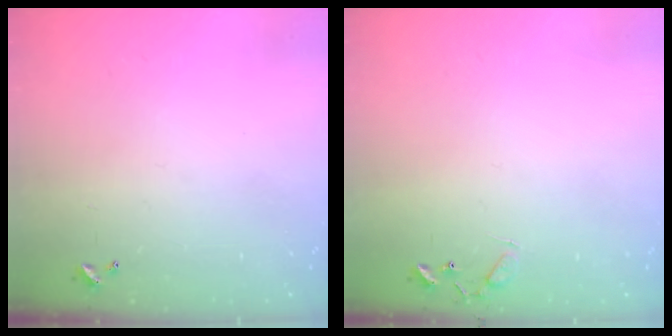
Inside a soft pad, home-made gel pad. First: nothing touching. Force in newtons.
{"total": 5.6, "press": 5.6, "slide": 0.5}